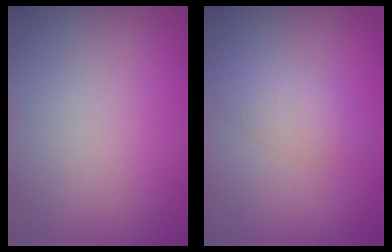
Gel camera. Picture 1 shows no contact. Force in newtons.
{"total": 2.1, "press": 2.1, "slide": 0.1}